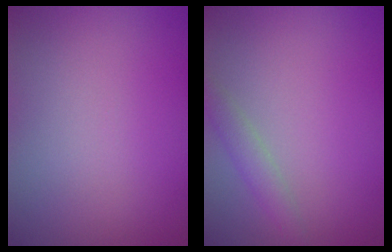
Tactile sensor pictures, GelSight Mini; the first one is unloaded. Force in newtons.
{"total": 1.6, "press": 1.6, "slide": 0.2}